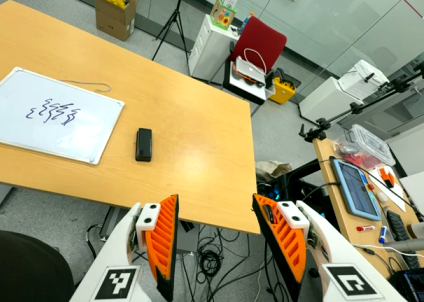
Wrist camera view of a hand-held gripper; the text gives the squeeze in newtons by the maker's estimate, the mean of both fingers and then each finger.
{"total": 0.0}